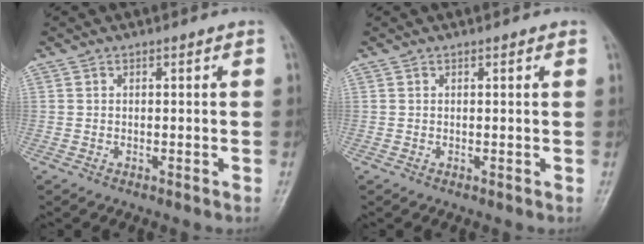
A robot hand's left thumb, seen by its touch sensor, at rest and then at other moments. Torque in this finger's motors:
{"motor_torque": [-0.15, 0.01, -0.28, -0.13, 0.02]}